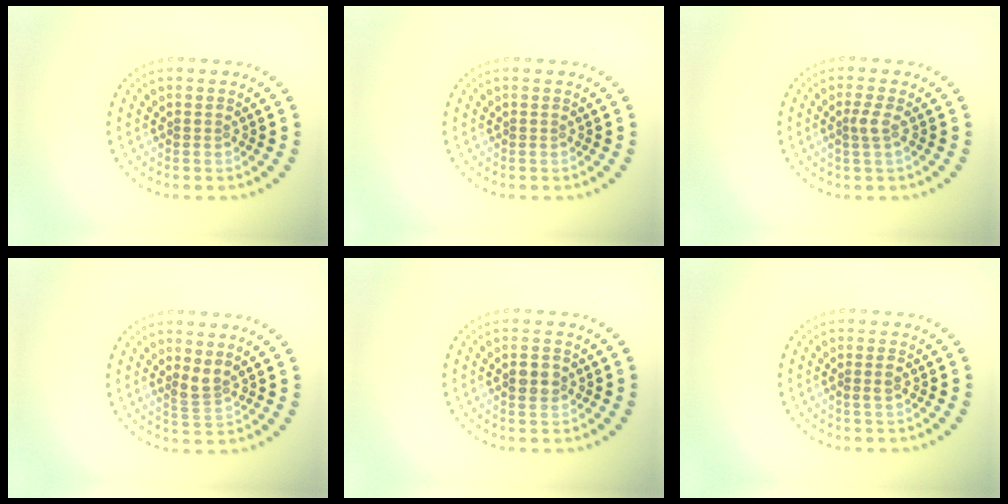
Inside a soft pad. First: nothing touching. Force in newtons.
{"total": 0.0}
{"total": 1.4, "press": 1.1, "slide": 0.7}
{"total": 1.9, "press": 1.3, "slide": 1.3}
{"total": 2.5, "press": 2.5, "slide": 0.2}
{"total": 0.9, "press": 0.9, "slide": 0.2}